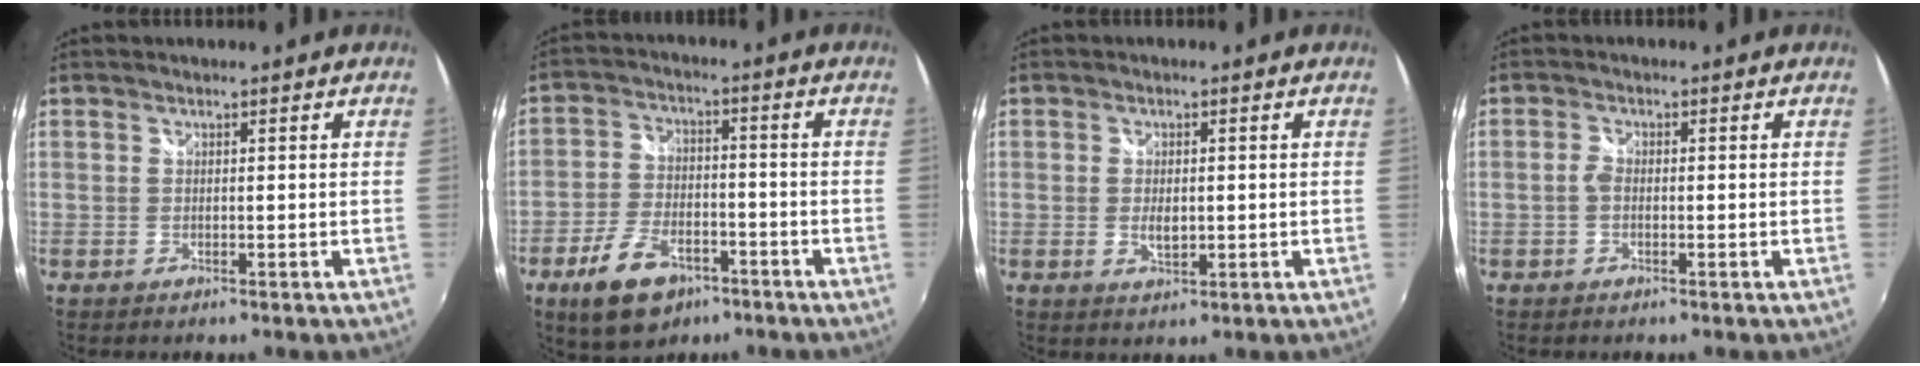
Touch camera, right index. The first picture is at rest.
{"total": 11.7, "force": [-6.8, 6.5, 7.0], "torque": [-0.157, -0.003, -0.116]}
{"total": 3.2, "force": [-0.3, 1.7, 2.7], "torque": [-0.047, -0.004, -0.003]}
{"total": 1.7, "force": [-0.4, 0.9, 1.4], "torque": [-0.034, 0.005, -0.011]}